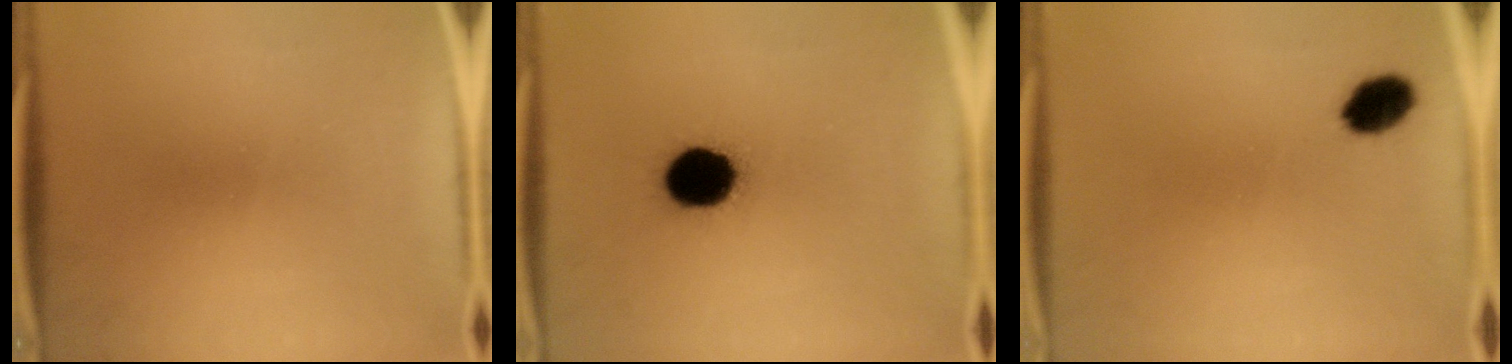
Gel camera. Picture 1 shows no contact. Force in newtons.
{"total": 14.9}
{"total": 4.1}